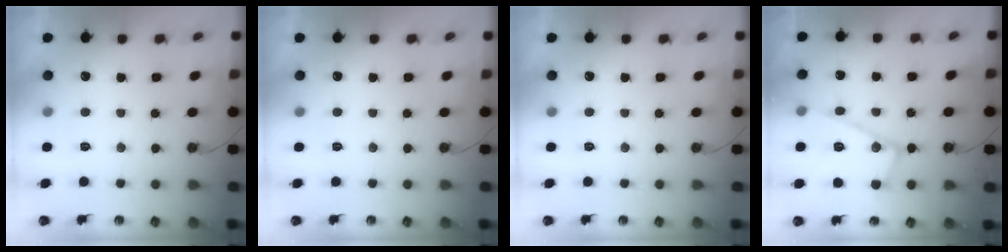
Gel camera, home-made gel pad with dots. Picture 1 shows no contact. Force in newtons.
{"total": 0.0}
{"total": 0.0}
{"total": 16.4, "press": 16.3, "slide": 1.6}